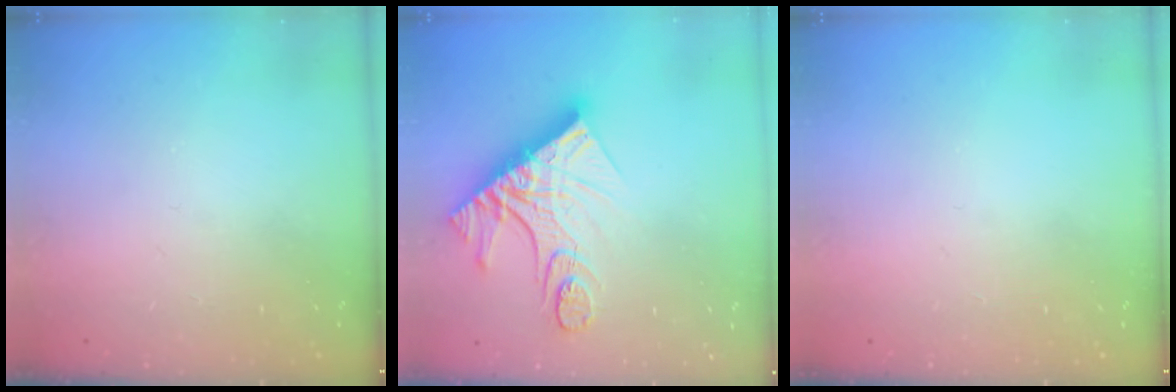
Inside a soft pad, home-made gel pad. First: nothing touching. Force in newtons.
{"total": 16.3, "press": 16.3, "slide": 1.3}
{"total": 0.0}